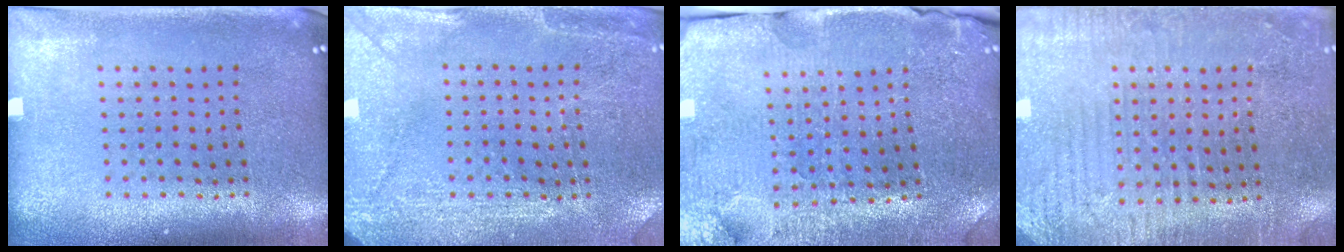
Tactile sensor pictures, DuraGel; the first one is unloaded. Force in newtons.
{"total": 2.9, "press": 2.8, "slide": 0.7}
{"total": 3.6, "press": 3.6, "slide": 0.4}
{"total": 3.0, "press": 2.9, "slide": 0.7}